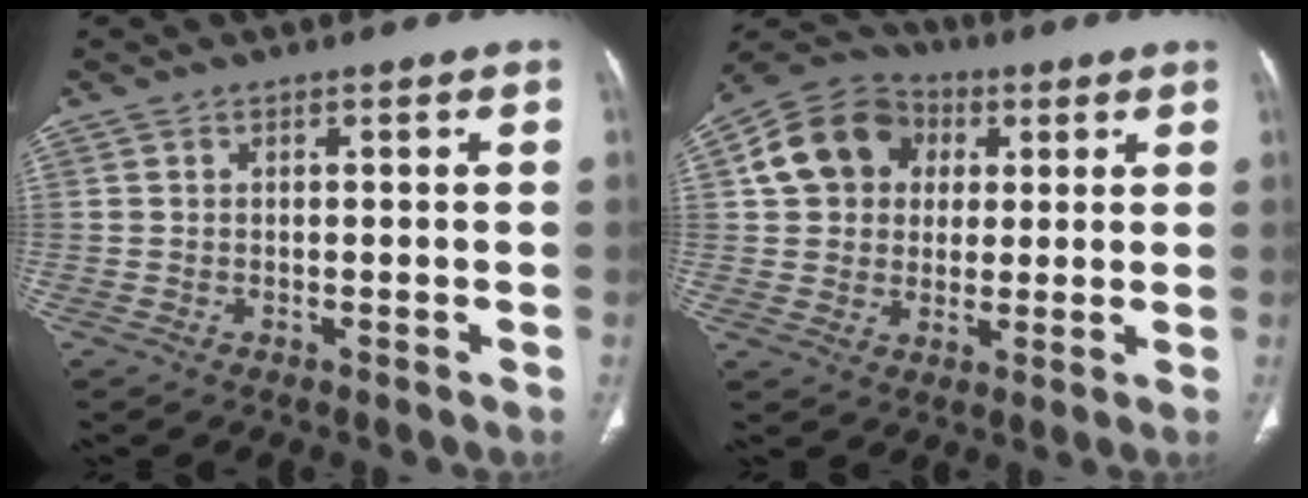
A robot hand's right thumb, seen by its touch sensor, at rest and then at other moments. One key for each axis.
{"total": 13.2, "fx": 3.1, "fy": 11.2, "fz": 6.2, "tx": -0.095, "ty": 0.010, "tz": 0.045}